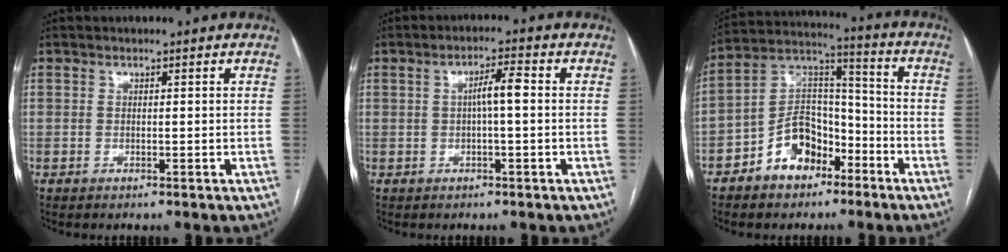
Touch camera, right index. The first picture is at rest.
{"total": 3.6, "force": [0.1, 0.5, 3.6], "torque": [-0.061, 0.010, 0.003]}
{"total": 11.1, "force": [-6.0, 7.2, 5.8], "torque": [-0.115, 0.036, -0.105]}